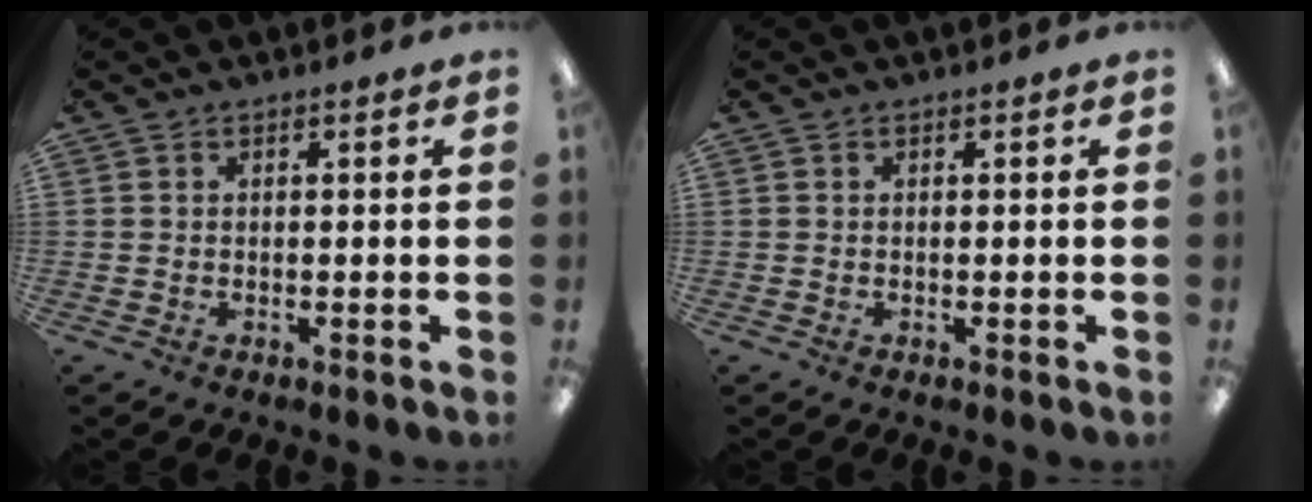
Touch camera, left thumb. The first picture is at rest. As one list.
[{"total": 0.0}]